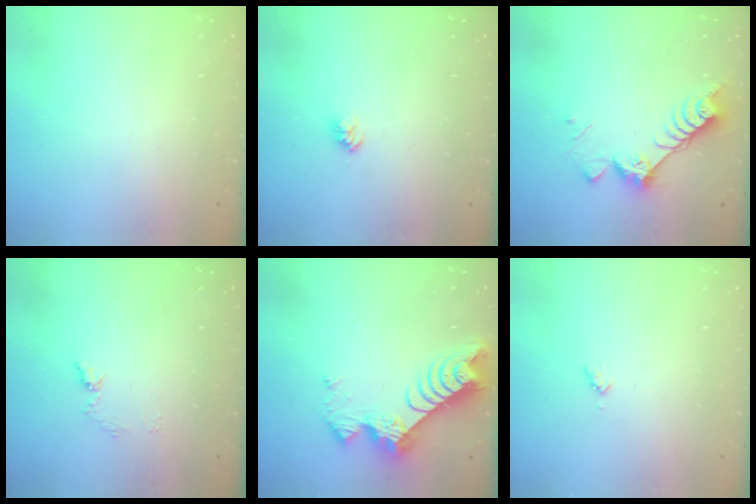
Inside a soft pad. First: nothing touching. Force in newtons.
{"total": 3.0, "press": 3.0, "slide": 0.3}
{"total": 8.3, "press": 8.2, "slide": 0.7}
{"total": 6.4, "press": 6.4, "slide": 0.7}
{"total": 9.5, "press": 9.5, "slide": 0.8}
{"total": 3.4, "press": 3.3, "slide": 0.4}